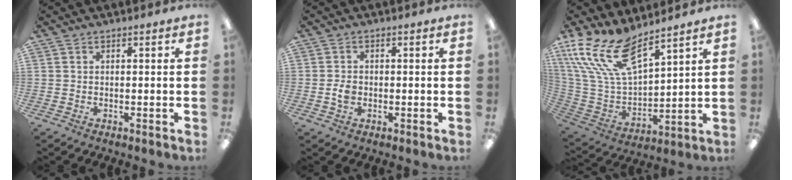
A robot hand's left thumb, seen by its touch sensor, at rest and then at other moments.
{"total": 2.8, "force": [-0.5, 1.9, 1.9], "torque": [-0.034, 0.004, -0.008]}
{"total": 19.0, "force": [12.4, 8.2, 12.0], "torque": [-0.279, -0.072, 0.226]}